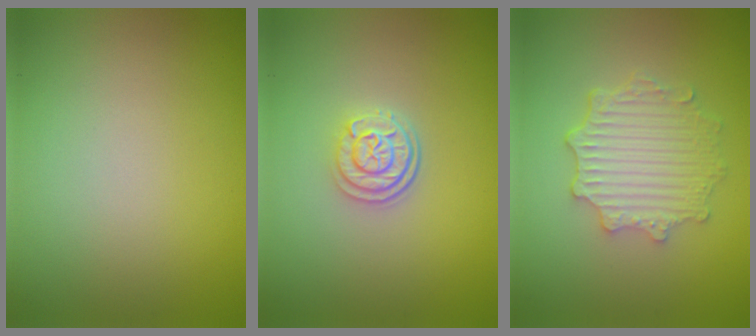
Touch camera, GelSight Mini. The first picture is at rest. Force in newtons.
{"total": 2.8, "press": 2.4, "slide": 1.4}
{"total": 4.6, "press": 3.7, "slide": 2.7}